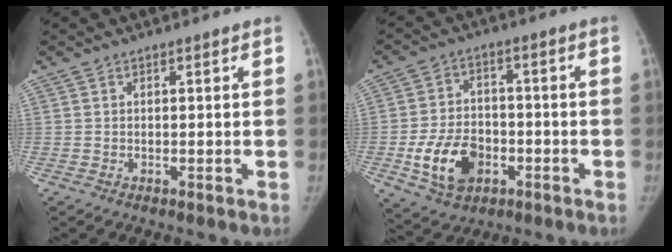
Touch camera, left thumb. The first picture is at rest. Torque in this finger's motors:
{"motor_torque": [-0.11, 0.91, 0.45, -0.36, 0.19]}